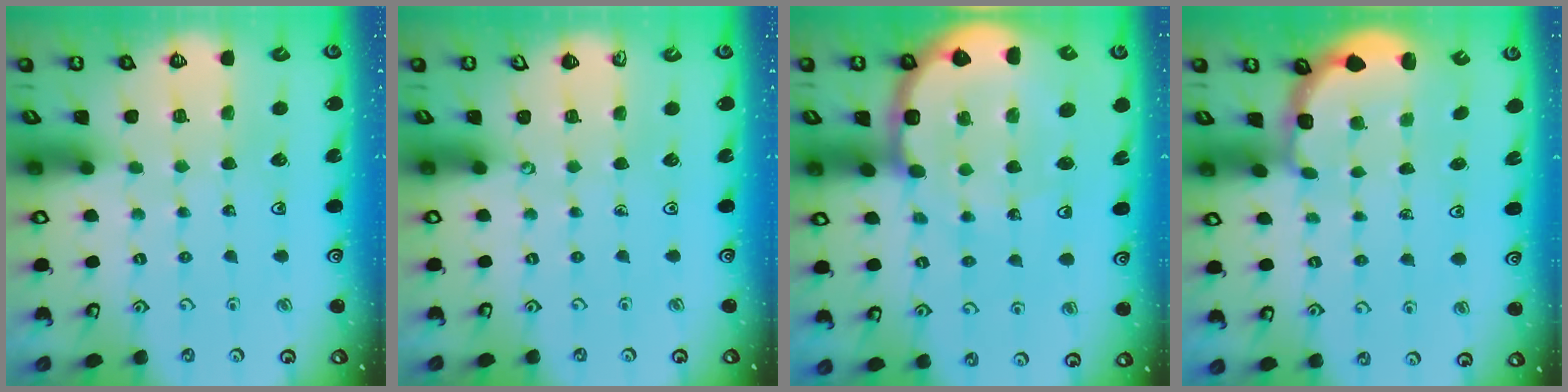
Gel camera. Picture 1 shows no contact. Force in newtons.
{"total": 0.0}
{"total": 12.7, "press": 12.5, "slide": 2.3}
{"total": 2.7, "press": 2.3, "slide": 1.4}